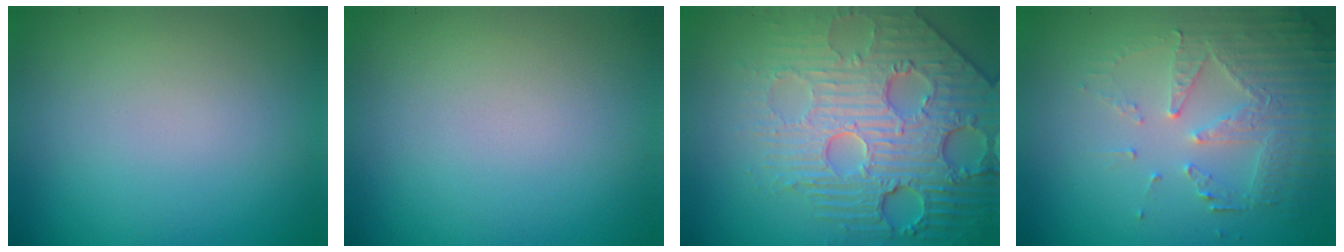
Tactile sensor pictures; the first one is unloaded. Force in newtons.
{"total": 0.0}
{"total": 7.2, "press": 5.7, "slide": 4.5}
{"total": 5.4, "press": 3.7, "slide": 3.9}